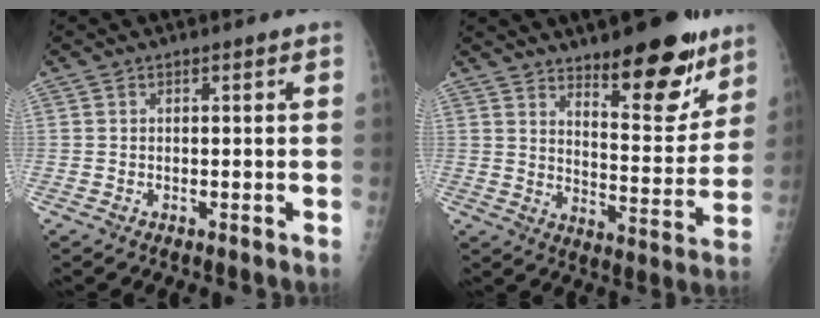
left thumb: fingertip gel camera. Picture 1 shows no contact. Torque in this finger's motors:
{"motor_torque": [0.33, 0.48, 0.23, -0.08, 0.14]}